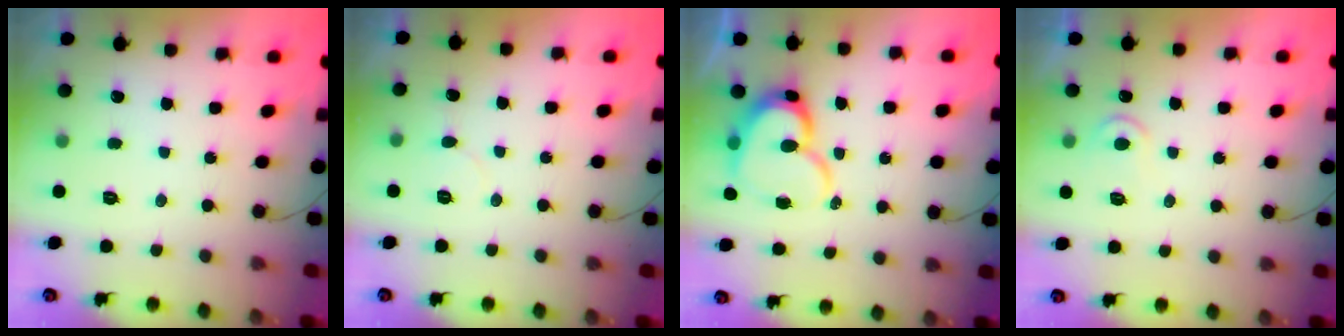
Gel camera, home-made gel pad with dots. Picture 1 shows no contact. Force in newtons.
{"total": 4.4, "press": 4.3, "slide": 0.4}
{"total": 13.4, "press": 13.4, "slide": 1.3}
{"total": 4.7, "press": 4.6, "slide": 0.4}